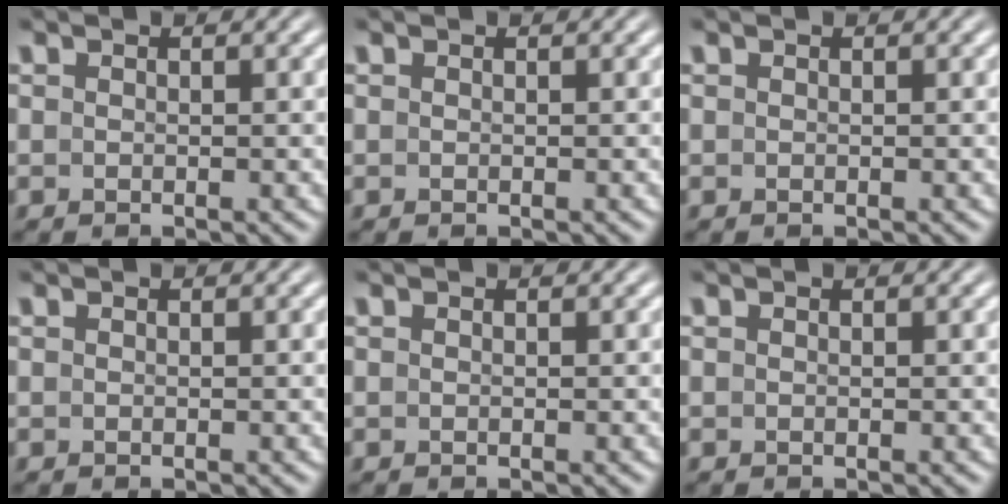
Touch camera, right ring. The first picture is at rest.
{"total": 0.0}
{"total": 0.0}
{"total": 0.0}
{"total": 0.0}
{"total": 0.0}